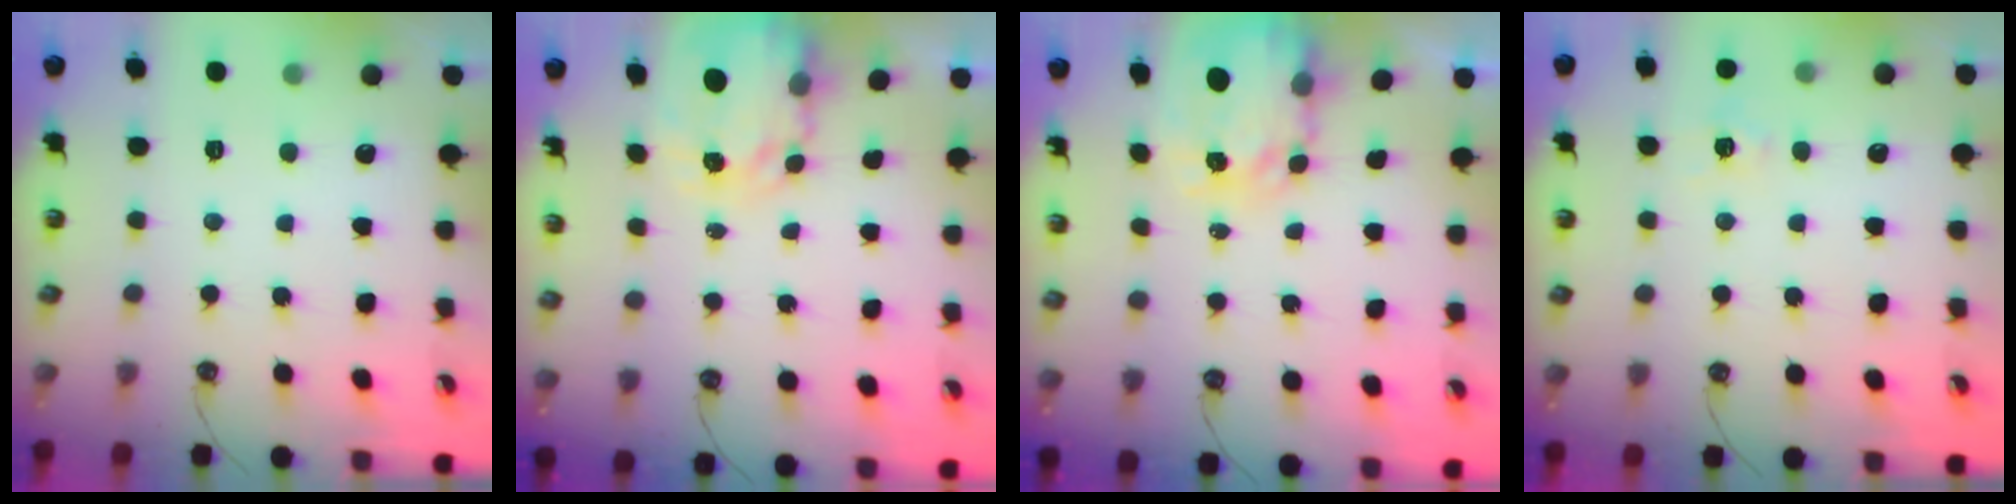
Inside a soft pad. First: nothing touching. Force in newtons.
{"total": 3.9, "press": 3.9, "slide": 0.4}
{"total": 5.7, "press": 5.7, "slide": 0.5}
{"total": 5.8, "press": 5.8, "slide": 0.6}